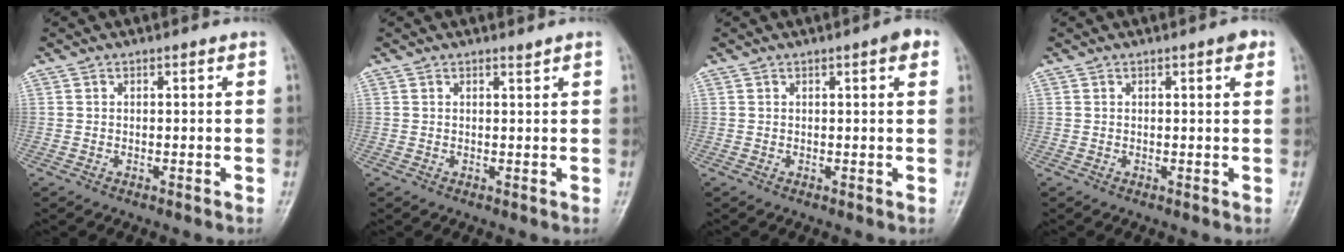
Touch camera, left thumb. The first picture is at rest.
{"total": 0.5, "force": [0.5, -0.1, 0.0], "torque": [-0.003, -0.006, 0.011]}
{"total": 2.5, "force": [1.2, 0.6, 2.1], "torque": [-0.022, 0.002, 0.012]}
{"total": 1.8, "force": [0.9, 0.6, 1.5], "torque": [-0.015, 0.000, 0.010]}